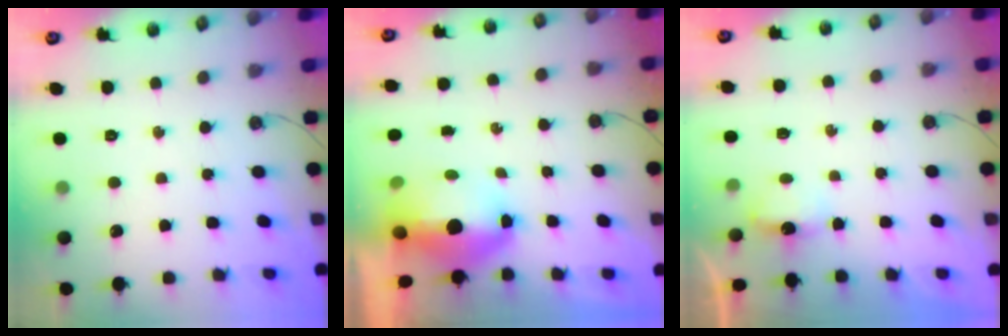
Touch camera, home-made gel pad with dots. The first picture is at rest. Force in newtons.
{"total": 7.4, "press": 7.4, "slide": 0.9}
{"total": 3.1, "press": 3.0, "slide": 0.5}